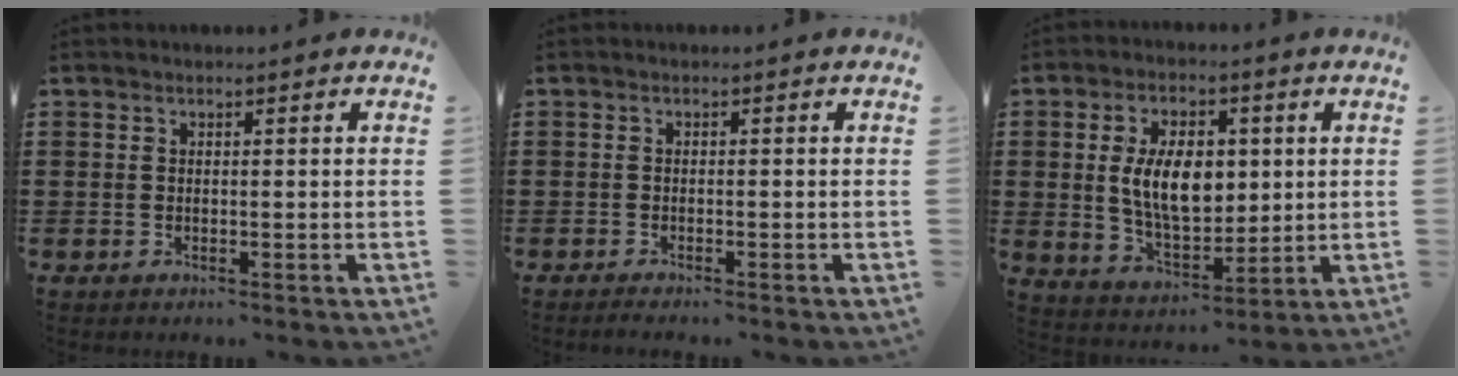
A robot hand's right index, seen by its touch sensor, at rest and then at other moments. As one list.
[{"total": 0.8, "force": [-0.8, 0.0, 0.1], "torque": [-0.005, -0.003, -0.016]}, {"total": 9.8, "force": [1.6, 5.8, 7.8], "torque": [-0.156, 0.006, 0.024]}]